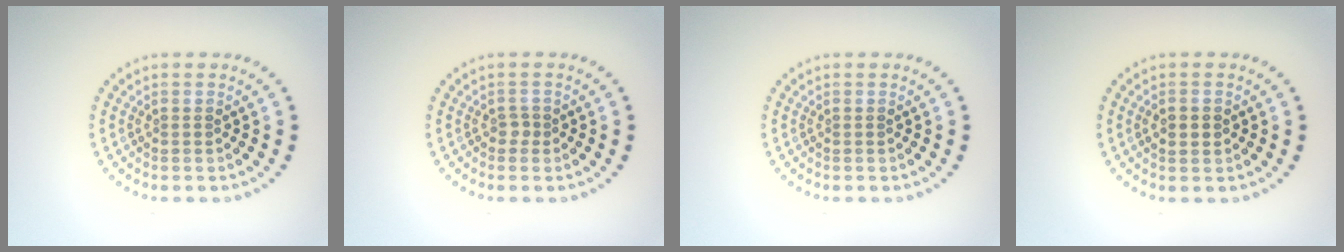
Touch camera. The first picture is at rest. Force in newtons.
{"total": 0.9, "press": 0.6, "slide": 0.6}
{"total": 0.0}
{"total": 2.1, "press": 2.1, "slide": 0.1}